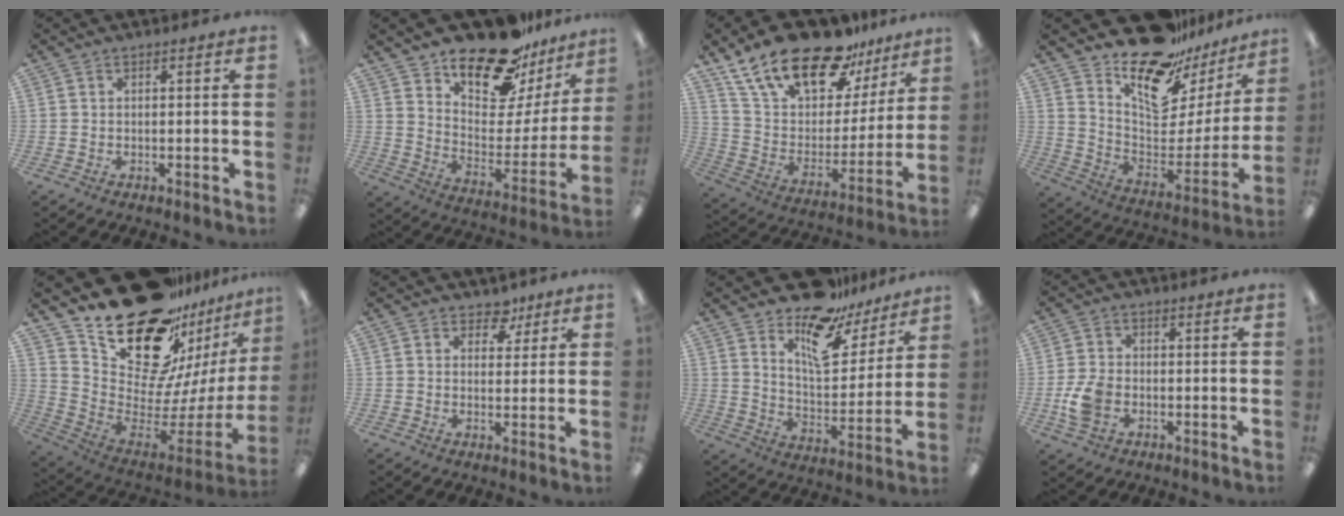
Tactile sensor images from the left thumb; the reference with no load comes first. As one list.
[{"total": 20.4, "force": [17.1, 7.3, 8.2], "torque": [-0.131, -0.133, 0.295]}, {"total": 23.5, "force": [17.2, 10.3, 12.3], "torque": [-0.221, -0.109, 0.308]}, {"total": 19.0, "force": [15.8, 7.0, 7.8], "torque": [-0.119, -0.137, 0.272]}, {"total": 25.2, "force": [17.4, 12.7, 13.2], "torque": [-0.183, -0.149, 0.333]}, {"total": 5.1, "force": [3.4, 3.4, 1.9], "torque": [-0.006, -0.019, 0.056]}, {"total": 15.4, "force": [11.7, 6.5, 7.6], "torque": [-0.125, -0.079, 0.204]}, {"total": 7.1, "force": [-1.9, 5.0, 4.6], "torque": [-0.091, 0.006, -0.035]}]